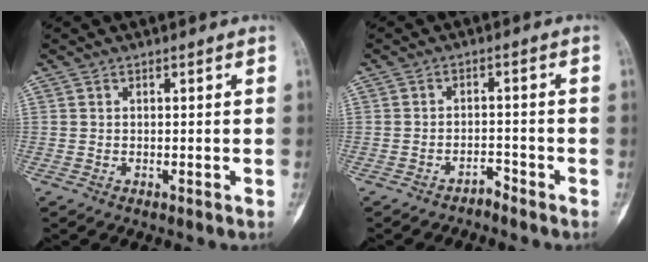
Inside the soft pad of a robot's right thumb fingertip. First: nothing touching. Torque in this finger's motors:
{"motor_torque": [-0.29, -0.05, -0.07, 0.23, -0.09]}